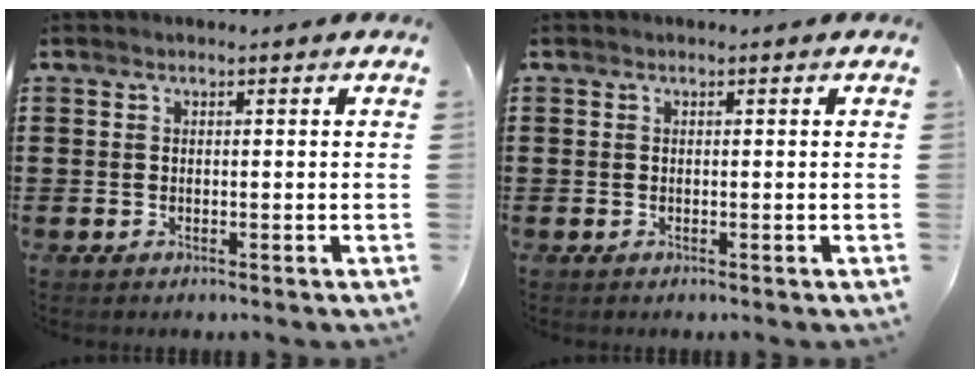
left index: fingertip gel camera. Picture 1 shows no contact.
{"total": 0.0}